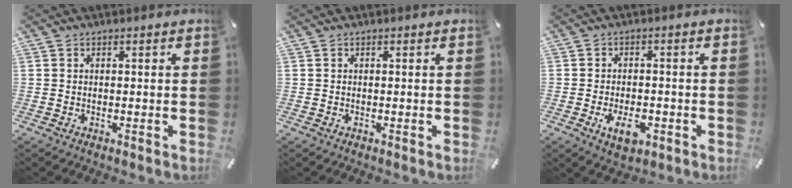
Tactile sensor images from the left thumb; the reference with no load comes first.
{"total": 0.0}
{"total": 5.9, "force": [-2.2, 3.4, 4.3], "torque": [-0.079, 0.004, -0.040]}